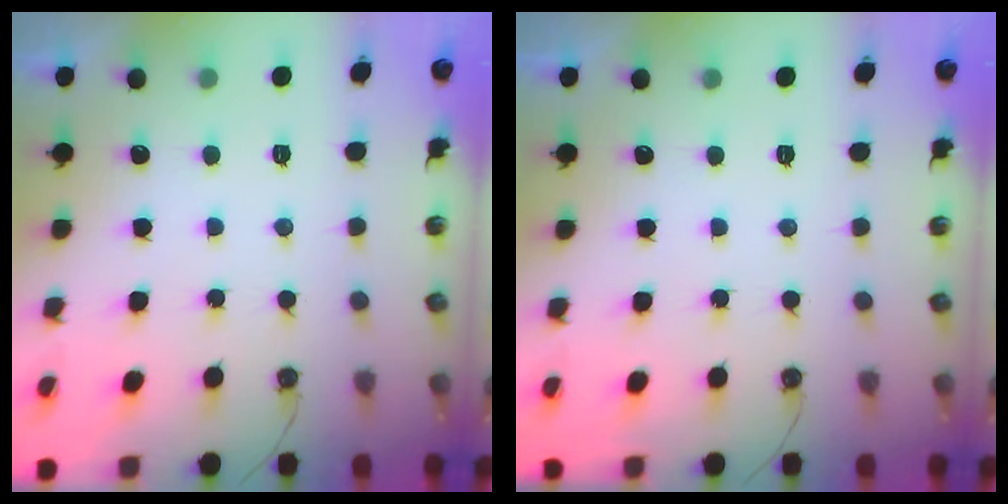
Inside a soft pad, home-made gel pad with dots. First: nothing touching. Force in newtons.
{"total": 0.0}